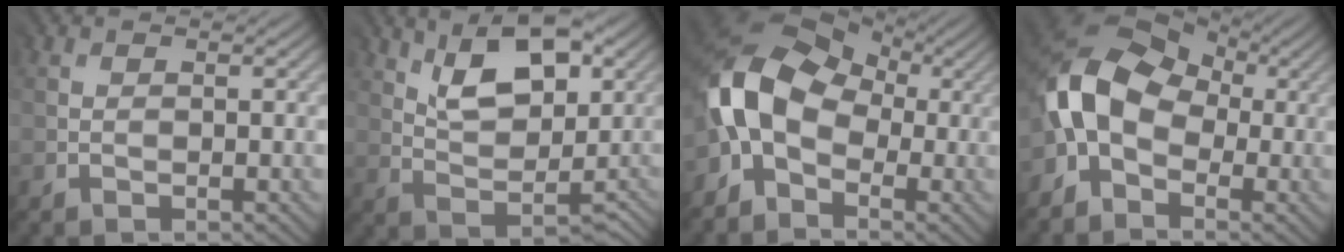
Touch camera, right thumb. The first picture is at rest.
{"total": 8.5, "force": [5.1, 4.0, 5.5], "torque": [-0.084, 0.010, 0.083]}
{"total": 10.7, "force": [-1.3, 7.6, 7.4], "torque": [-0.161, 0.010, -0.044]}
{"total": 9.8, "force": [-1.3, 7.4, 6.3], "torque": [-0.136, 0.011, -0.047]}